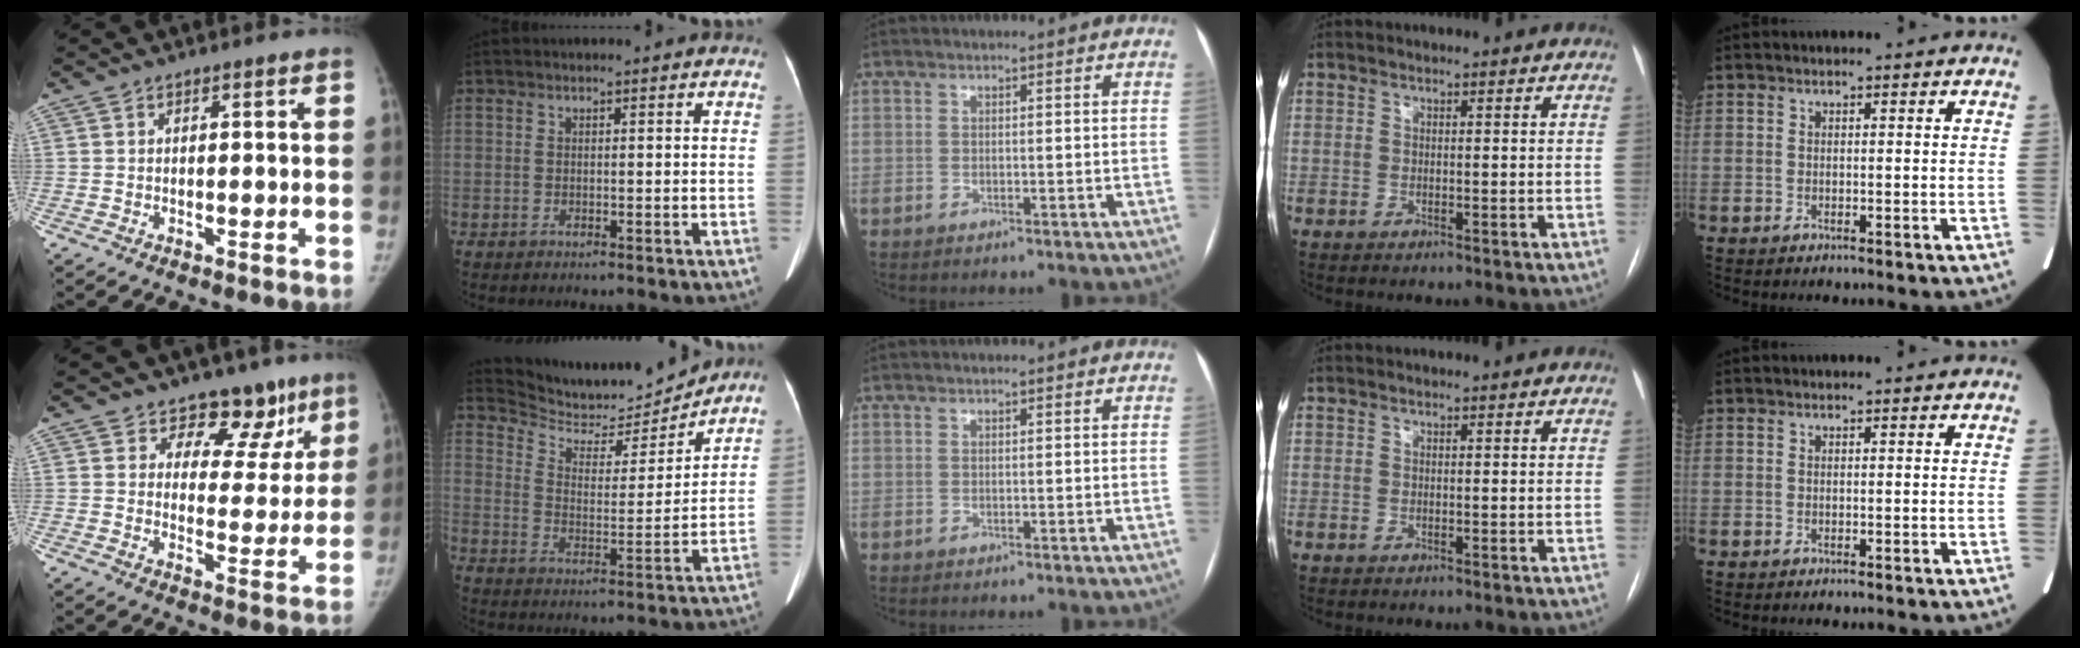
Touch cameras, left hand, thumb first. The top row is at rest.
{"thumb": {"total": 11.4, "force": [8.1, 7.3, 3.3], "torque": [0.018, -0.040, 0.096]}, "index": {"total": 11.1, "force": [10.9, 1.8, 0.7], "torque": [-0.018, -0.009, 0.186]}}